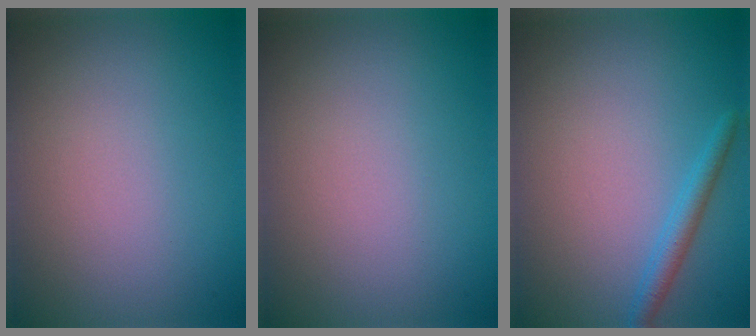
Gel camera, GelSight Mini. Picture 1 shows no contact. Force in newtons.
{"total": 0.0}
{"total": 1.9, "press": 1.9, "slide": 0.2}